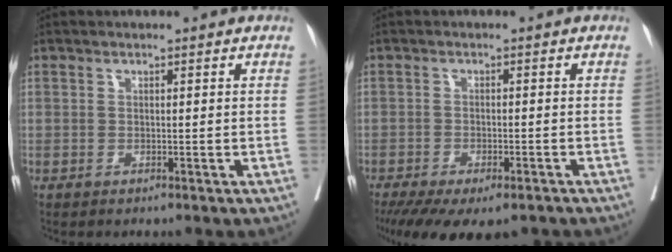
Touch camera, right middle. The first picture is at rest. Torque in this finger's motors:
{"motor_torque": [1.17, -0.97, 0.25, 0.06]}